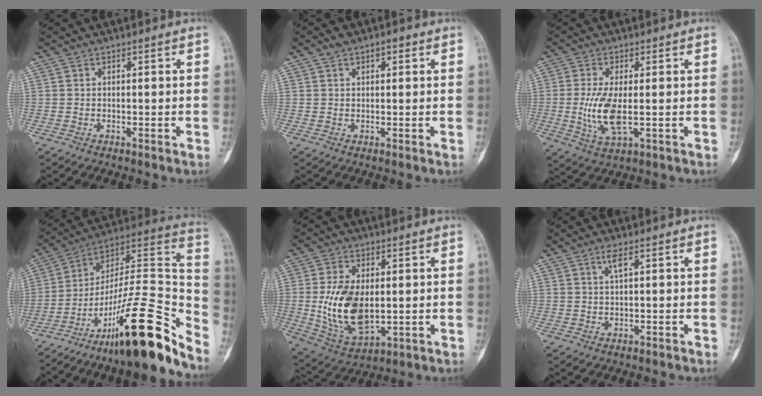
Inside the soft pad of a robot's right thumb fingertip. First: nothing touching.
{"total": 3.4, "force": [1.7, 1.8, 2.3], "torque": [-0.031, 0.008, 0.025]}
{"total": 7.9, "force": [-0.7, 2.9, 7.4], "torque": [-0.161, -0.012, -0.008]}
{"total": 28.7, "force": [-19.0, 6.1, 20.7], "torque": [-0.259, 0.118, -0.306]}
{"total": 13.9, "force": [-0.1, 8.2, 11.3], "torque": [-0.205, -0.009, 0.015]}
{"total": 1.7, "force": [0.5, 0.1, 1.6], "torque": [-0.040, 0.007, 0.011]}